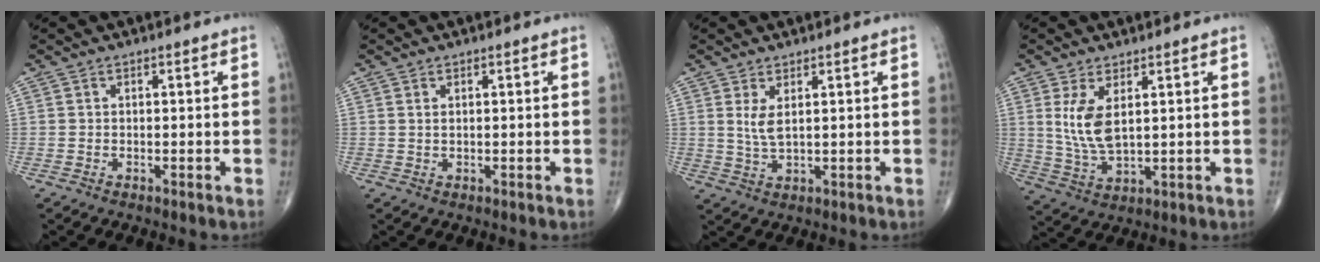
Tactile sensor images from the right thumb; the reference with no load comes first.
{"total": 0.8, "force": [0.4, 0.4, 0.6], "torque": [-0.013, 0.003, 0.010]}
{"total": 1.5, "force": [0.5, 0.6, 1.3], "torque": [-0.032, 0.000, 0.015]}
{"total": 7.8, "force": [2.2, 3.5, 6.6], "torque": [-0.135, -0.017, 0.055]}